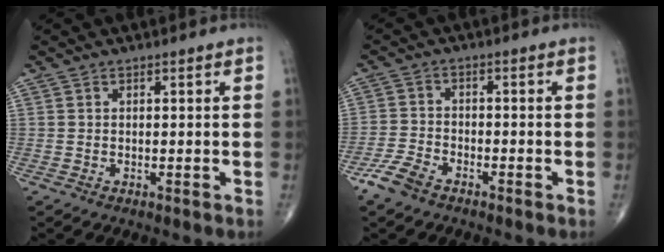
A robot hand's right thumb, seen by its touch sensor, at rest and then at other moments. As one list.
[{"total": 5.3, "force": [-3.9, 2.4, 2.8], "torque": [-0.066, 0.010, -0.079]}]